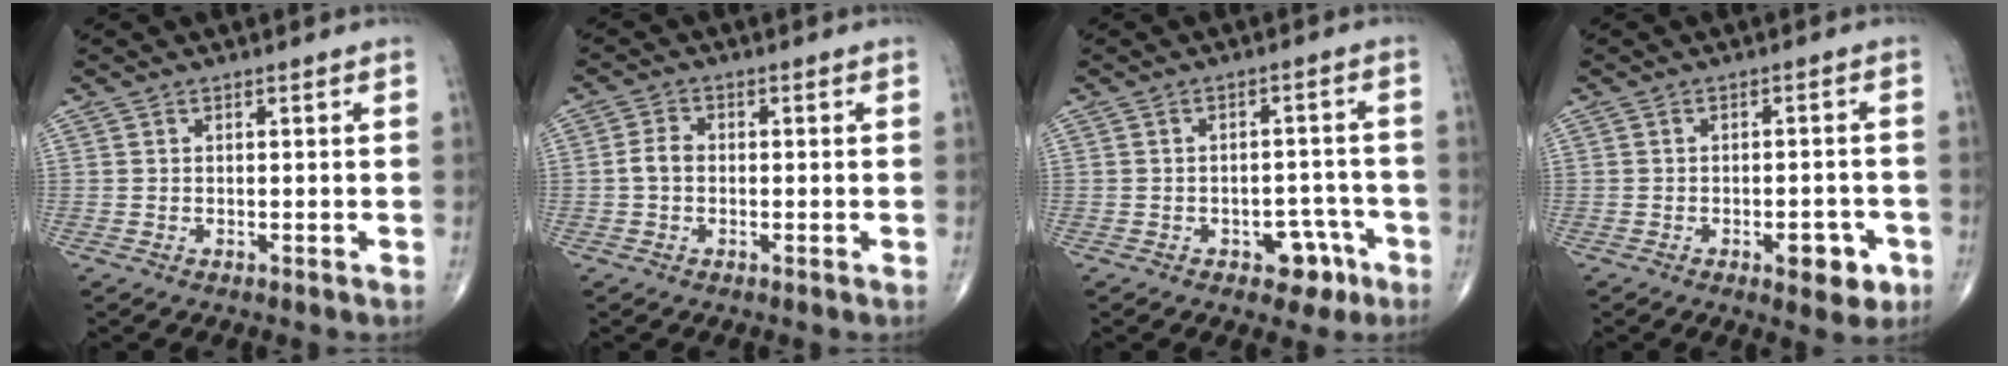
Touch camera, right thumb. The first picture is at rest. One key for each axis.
{"total": 2.8, "fx": -0.4, "fy": 2.0, "fz": 1.9, "tx": -0.034, "ty": 0.010, "tz": -0.014}
{"total": 6.1, "fx": -3.2, "fy": 3.8, "fz": 3.5, "tx": -0.015, "ty": 0.029, "tz": -0.038}
{"total": 6.1, "fx": -2.7, "fy": 2.8, "fz": 4.8, "tx": -0.042, "ty": 0.012, "tz": -0.030}